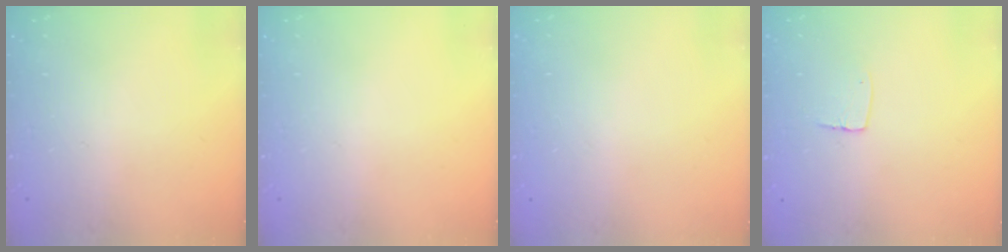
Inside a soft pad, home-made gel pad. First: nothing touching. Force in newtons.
{"total": 0.0}
{"total": 0.5, "press": 0.5, "slide": 0.1}
{"total": 5.3, "press": 5.3, "slide": 0.4}